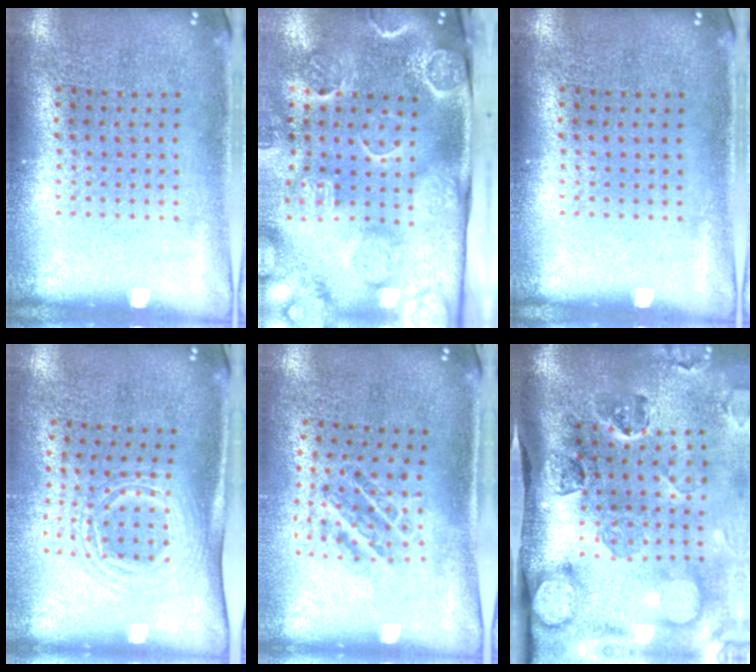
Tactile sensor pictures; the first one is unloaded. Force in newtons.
{"total": 4.7, "press": 3.6, "slide": 3.1}
{"total": 0.0}
{"total": 1.6, "press": 1.2, "slide": 1.1}
{"total": 1.0, "press": 1.0, "slide": 0.2}
{"total": 4.8, "press": 3.5, "slide": 3.3}